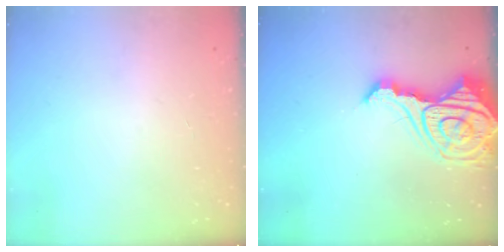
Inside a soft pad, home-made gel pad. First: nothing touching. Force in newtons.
{"total": 19.7, "press": 19.6, "slide": 2.0}